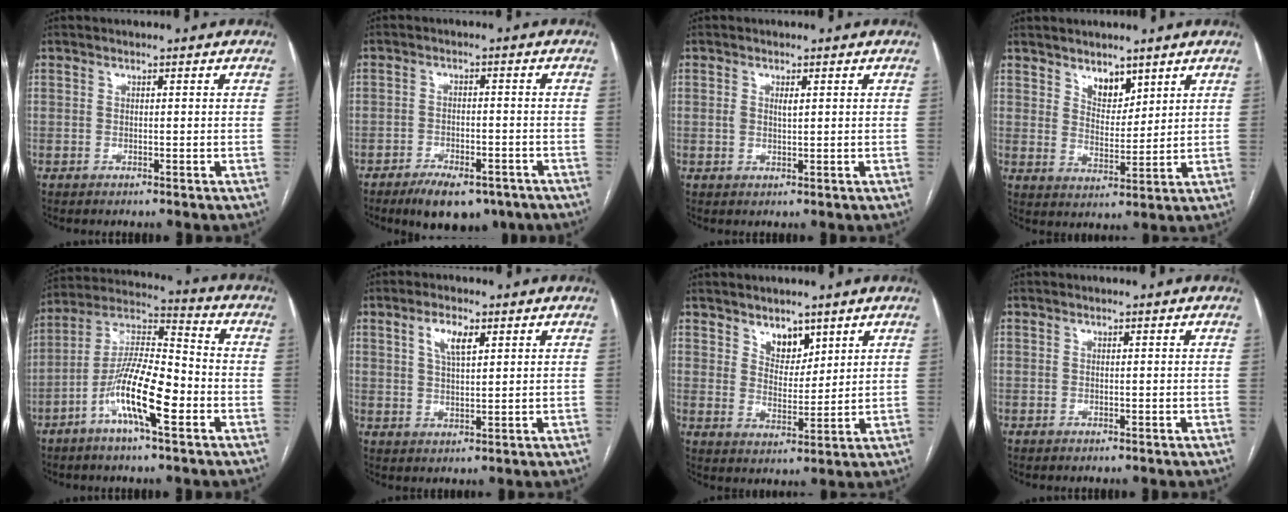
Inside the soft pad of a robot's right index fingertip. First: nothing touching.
{"total": 10.5, "force": [-7.7, 4.5, 5.4], "torque": [-0.070, 0.003, -0.113]}
{"total": 1.9, "force": [0.4, 0.9, 1.6], "torque": [-0.037, 0.002, 0.009]}
{"total": 4.9, "force": [3.4, 2.6, 2.3], "torque": [-0.034, -0.008, 0.066]}
{"total": 13.8, "force": [-5.4, 2.8, 12.4], "torque": [-0.242, 0.009, -0.098]}
{"total": 4.8, "force": [2.2, 1.8, 3.9], "torque": [-0.078, 0.005, 0.043]}
{"total": 5.1, "force": [3.5, 2.9, 2.3], "torque": [-0.031, -0.007, 0.066]}
{"total": 0.0}